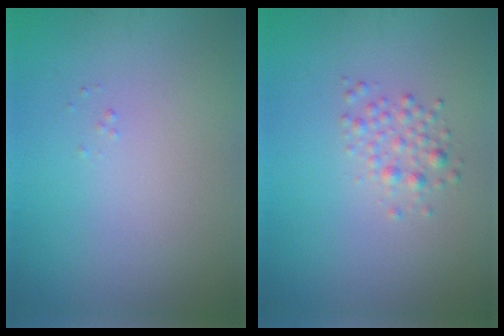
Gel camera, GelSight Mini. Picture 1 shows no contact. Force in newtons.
{"total": 1.7, "press": 1.7, "slide": 0.0}